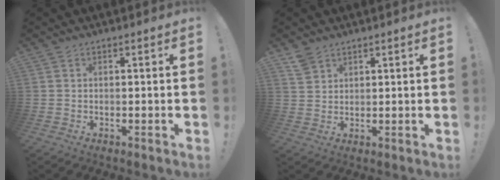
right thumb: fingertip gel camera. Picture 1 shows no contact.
{"total": 4.1, "force": [3.1, 2.3, 1.1], "torque": [-0.017, -0.014, 0.061]}